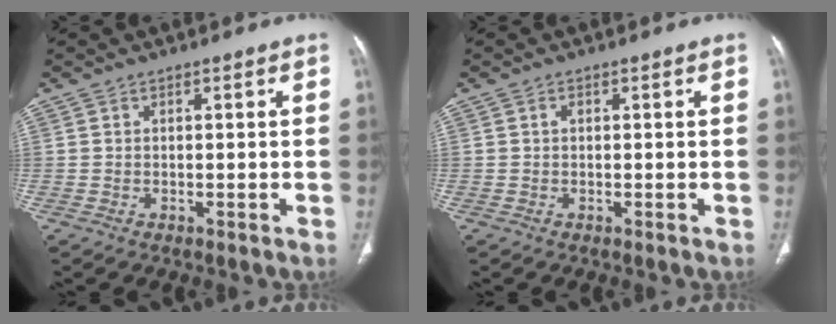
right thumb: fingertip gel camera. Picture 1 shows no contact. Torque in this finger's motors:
{"motor_torque": [0.03, -0.16, 0.41, -0.11, 0.00]}